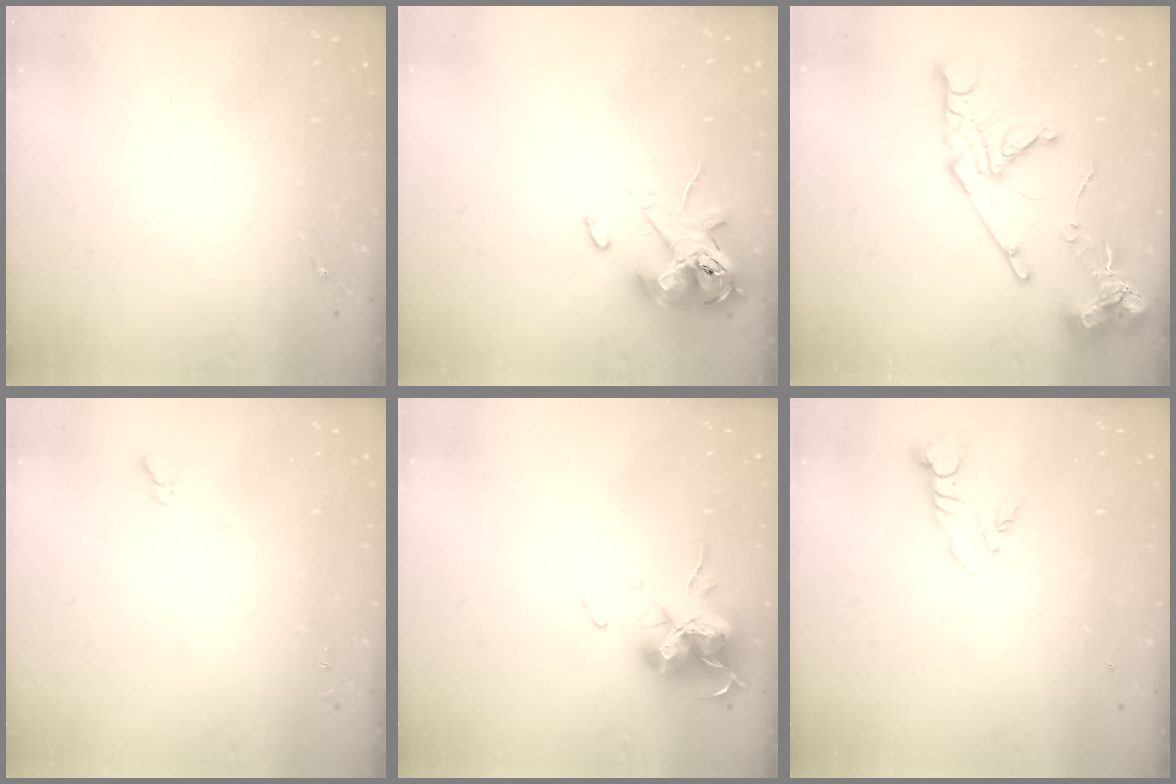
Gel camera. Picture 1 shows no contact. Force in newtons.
{"total": 12.6, "press": 12.5, "slide": 2.0}
{"total": 16.4, "press": 16.3, "slide": 1.9}
{"total": 4.9, "press": 4.9, "slide": 0.6}
{"total": 15.2, "press": 15.1, "slide": 2.0}
{"total": 4.2, "press": 4.2, "slide": 0.1}